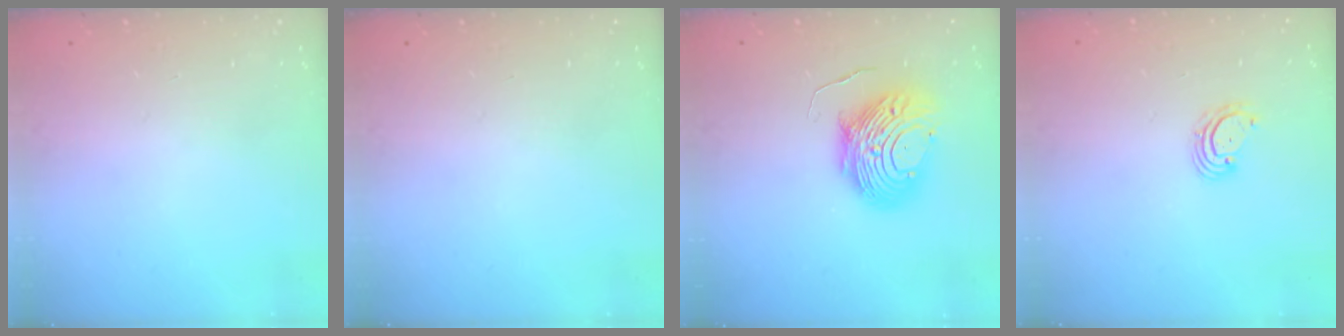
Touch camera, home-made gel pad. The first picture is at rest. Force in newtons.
{"total": 0.0}
{"total": 10.5, "press": 10.4, "slide": 1.0}
{"total": 2.9, "press": 2.9, "slide": 0.1}